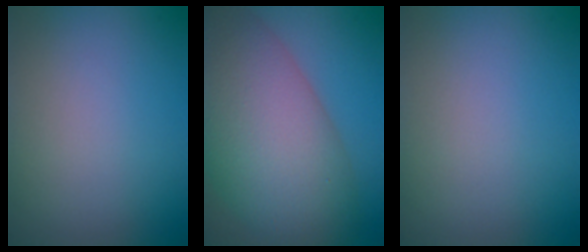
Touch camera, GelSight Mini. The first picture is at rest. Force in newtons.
{"total": 13.2, "press": 13.2, "slide": 0.6}
{"total": 0.0}